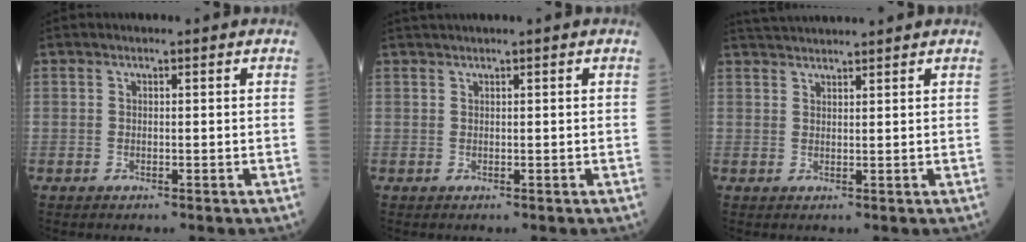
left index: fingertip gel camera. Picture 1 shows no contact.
{"total": 1.6, "force": [1.3, -0.5, 0.7], "torque": [-0.015, 0.014, 0.033]}
{"total": 6.0, "force": [5.7, -0.5, 1.7], "torque": [-0.031, 0.034, 0.093]}